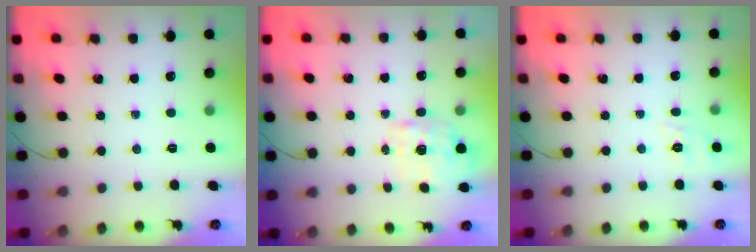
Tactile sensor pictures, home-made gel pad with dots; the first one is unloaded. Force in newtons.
{"total": 1.9, "press": 1.8, "slide": 0.5}
{"total": 5.9, "press": 5.6, "slide": 1.8}